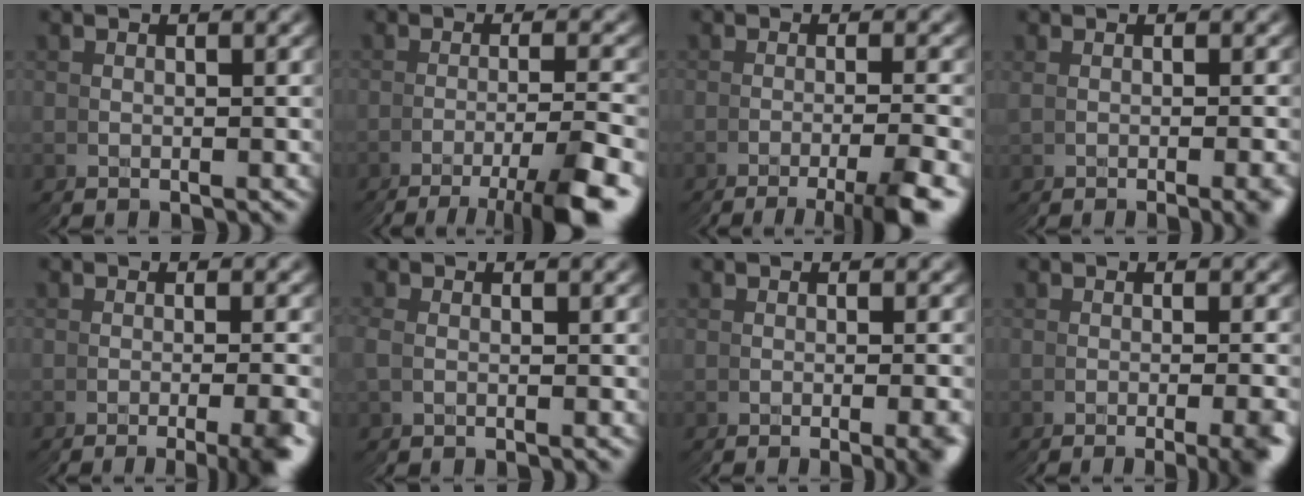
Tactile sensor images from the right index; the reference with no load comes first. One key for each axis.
{"total": 6.6, "fx": -4.5, "fy": -1.6, "fz": 4.6, "tx": -0.061, "ty": 0.009, "tz": -0.077}
{"total": 4.7, "fx": -3.1, "fy": -1.9, "fz": 2.9, "tx": -0.032, "ty": 0.014, "tz": -0.058}
{"total": 1.5, "fx": 0.2, "fy": -1.3, "fz": 0.9, "tx": -0.007, "ty": 0.012, "tz": 0.001}
{"total": 3.1, "fx": -1.6, "fy": -1.5, "fz": 2.1, "tx": -0.024, "ty": 0.014, "tz": -0.035}
{"total": 0.7, "fx": -0.1, "fy": -0.6, "fz": -0.4, "tx": -0.006, "ty": -0.001, "tz": -0.002}
{"total": 1.7, "fx": -0.4, "fy": -1.3, "fz": 1.1, "tx": -0.012, "ty": 0.009, "tz": -0.010}
{"total": 2.5, "fx": -1.1, "fy": -1.4, "fz": 1.7, "tx": -0.019, "ty": 0.015, "tz": -0.025}